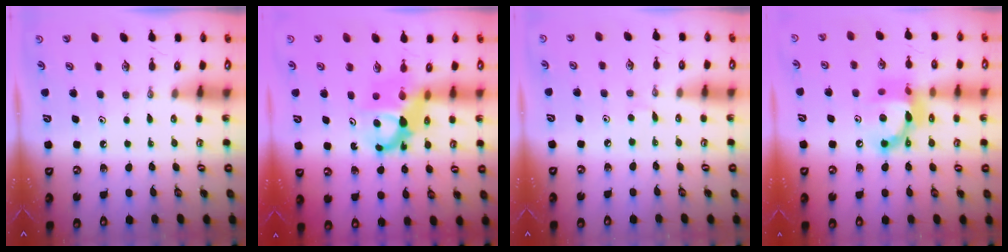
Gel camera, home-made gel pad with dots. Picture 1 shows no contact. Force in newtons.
{"total": 7.8, "press": 7.7, "slide": 0.7}
{"total": 2.1, "press": 2.1, "slide": 0.3}
{"total": 13.8, "press": 13.8, "slide": 0.9}